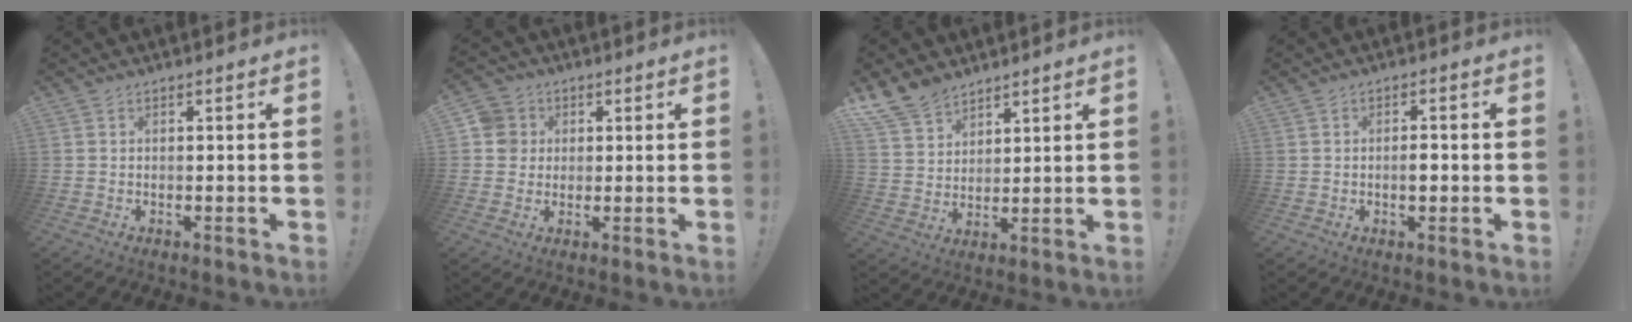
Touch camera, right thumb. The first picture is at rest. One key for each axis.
{"total": 10.1, "fx": 1.7, "fy": 9.6, "fz": 2.8, "tx": -0.047, "ty": 0.009, "tz": 0.038}
{"total": 10.4, "fx": 8.5, "fy": 5.5, "fz": 2.6, "tx": -0.057, "ty": -0.054, "tz": 0.168}
{"total": 2.5, "fx": -0.4, "fy": 1.6, "fz": 1.9, "tx": -0.018, "ty": 0.001, "tz": -0.011}